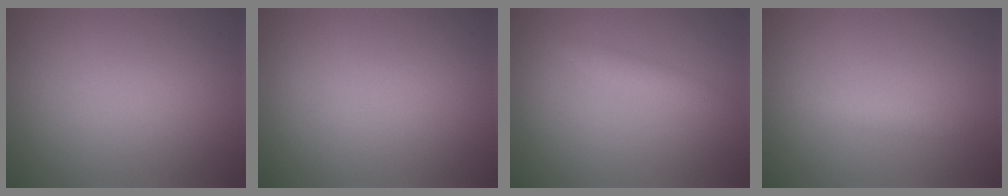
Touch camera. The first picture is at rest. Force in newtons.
{"total": 0.0}
{"total": 1.3, "press": 1.3, "slide": 0.1}
{"total": 1.2, "press": 1.2, "slide": 0.0}